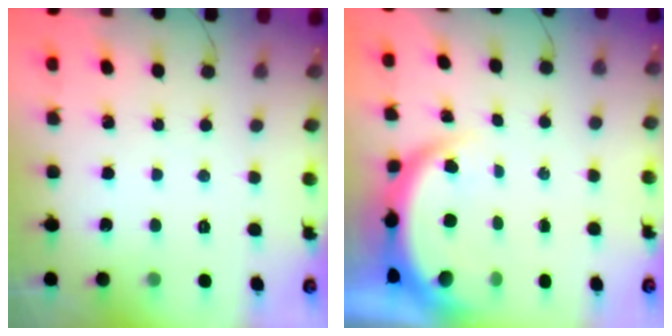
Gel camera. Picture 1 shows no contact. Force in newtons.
{"total": 5.5, "press": 5.5, "slide": 0.8}